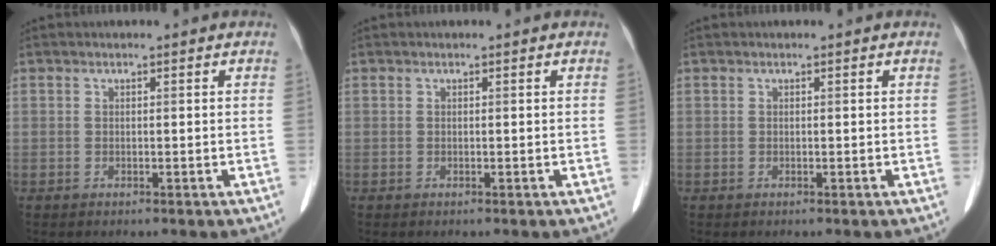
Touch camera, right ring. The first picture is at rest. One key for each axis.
{"total": 0.0}
{"total": 0.0}